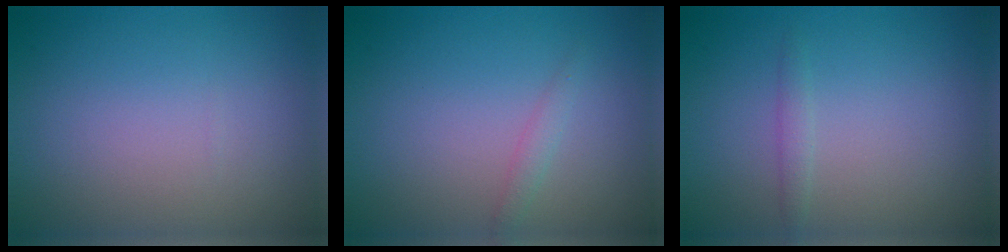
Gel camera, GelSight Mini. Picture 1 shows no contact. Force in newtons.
{"total": 1.0, "press": 1.0, "slide": 0.0}
{"total": 0.8, "press": 0.8, "slide": 0.0}